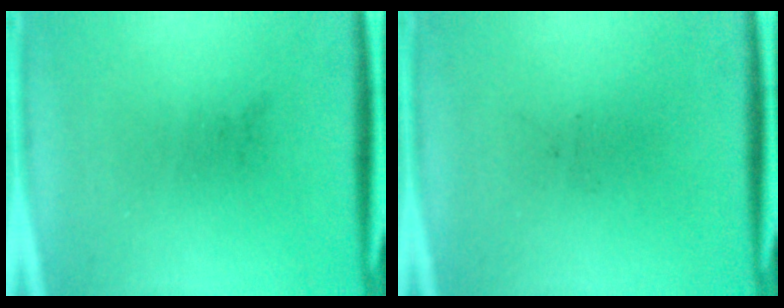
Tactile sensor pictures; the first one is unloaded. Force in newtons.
{"total": 0.0}